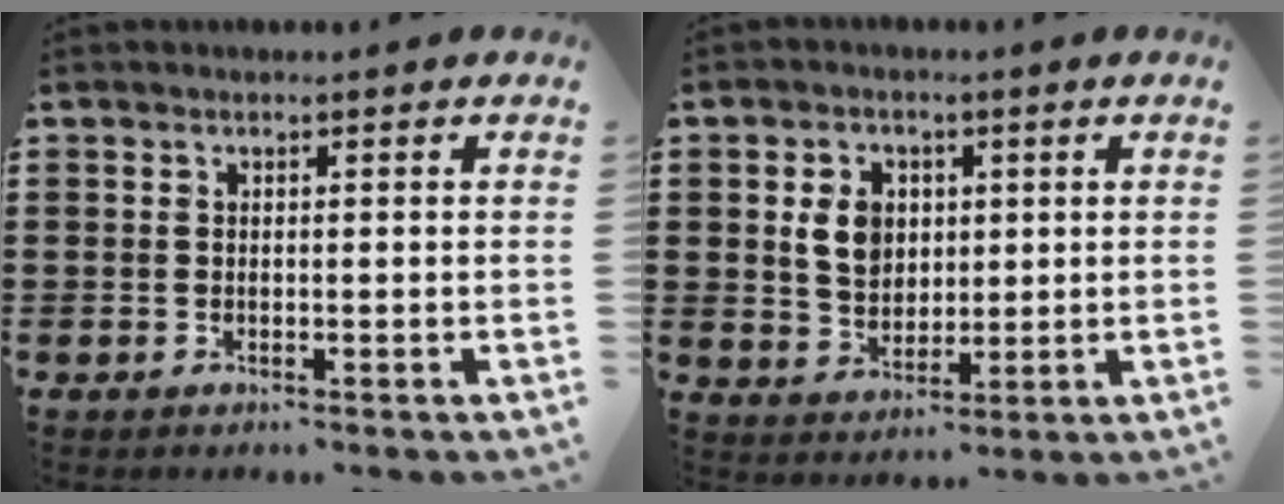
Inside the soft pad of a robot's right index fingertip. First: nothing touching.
{"total": 5.9, "force": [1.3, 4.6, 3.4], "torque": [-0.075, 0.012, 0.021]}